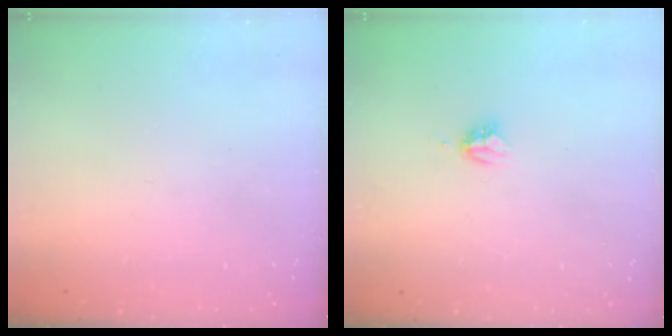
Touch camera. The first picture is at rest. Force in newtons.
{"total": 4.1, "press": 4.1, "slide": 0.2}